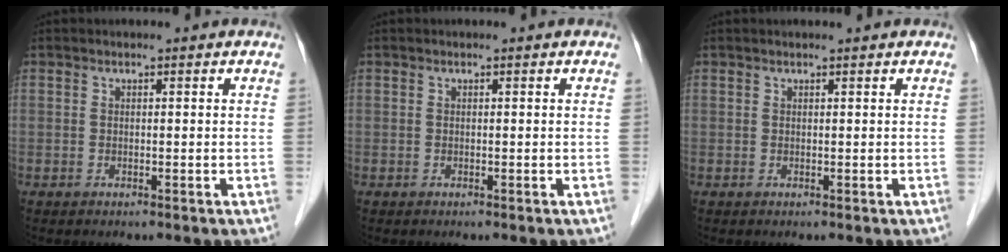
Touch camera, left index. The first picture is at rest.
{"total": 0.0}
{"total": 1.3, "force": [1.2, -0.1, 0.5], "torque": [-0.006, 0.009, 0.021]}